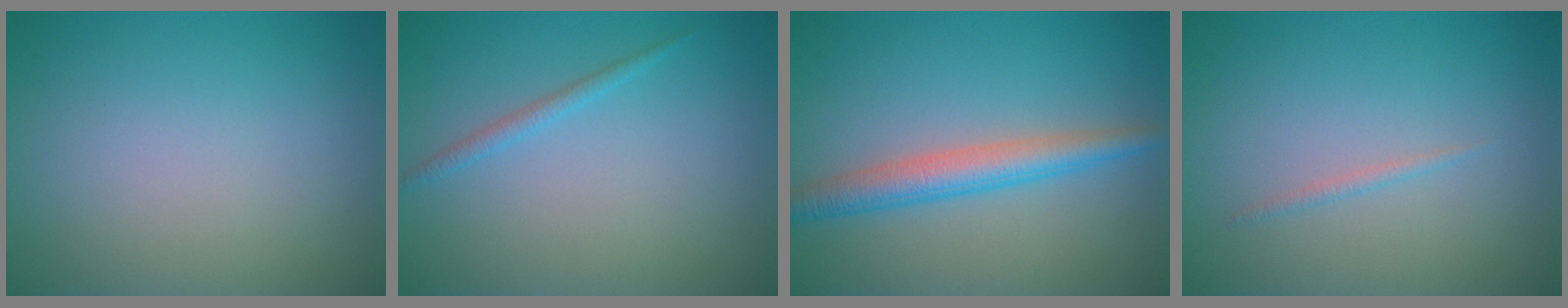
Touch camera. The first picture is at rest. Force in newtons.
{"total": 1.1, "press": 1.1, "slide": 0.1}
{"total": 3.8, "press": 3.8, "slide": 0.1}
{"total": 0.6, "press": 0.6, "slide": 0.0}